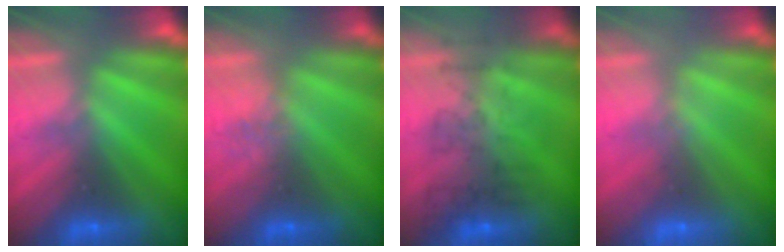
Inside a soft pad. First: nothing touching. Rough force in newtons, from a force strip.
{"total": 2.4}
{"total": 4.4}
{"total": 1.6}